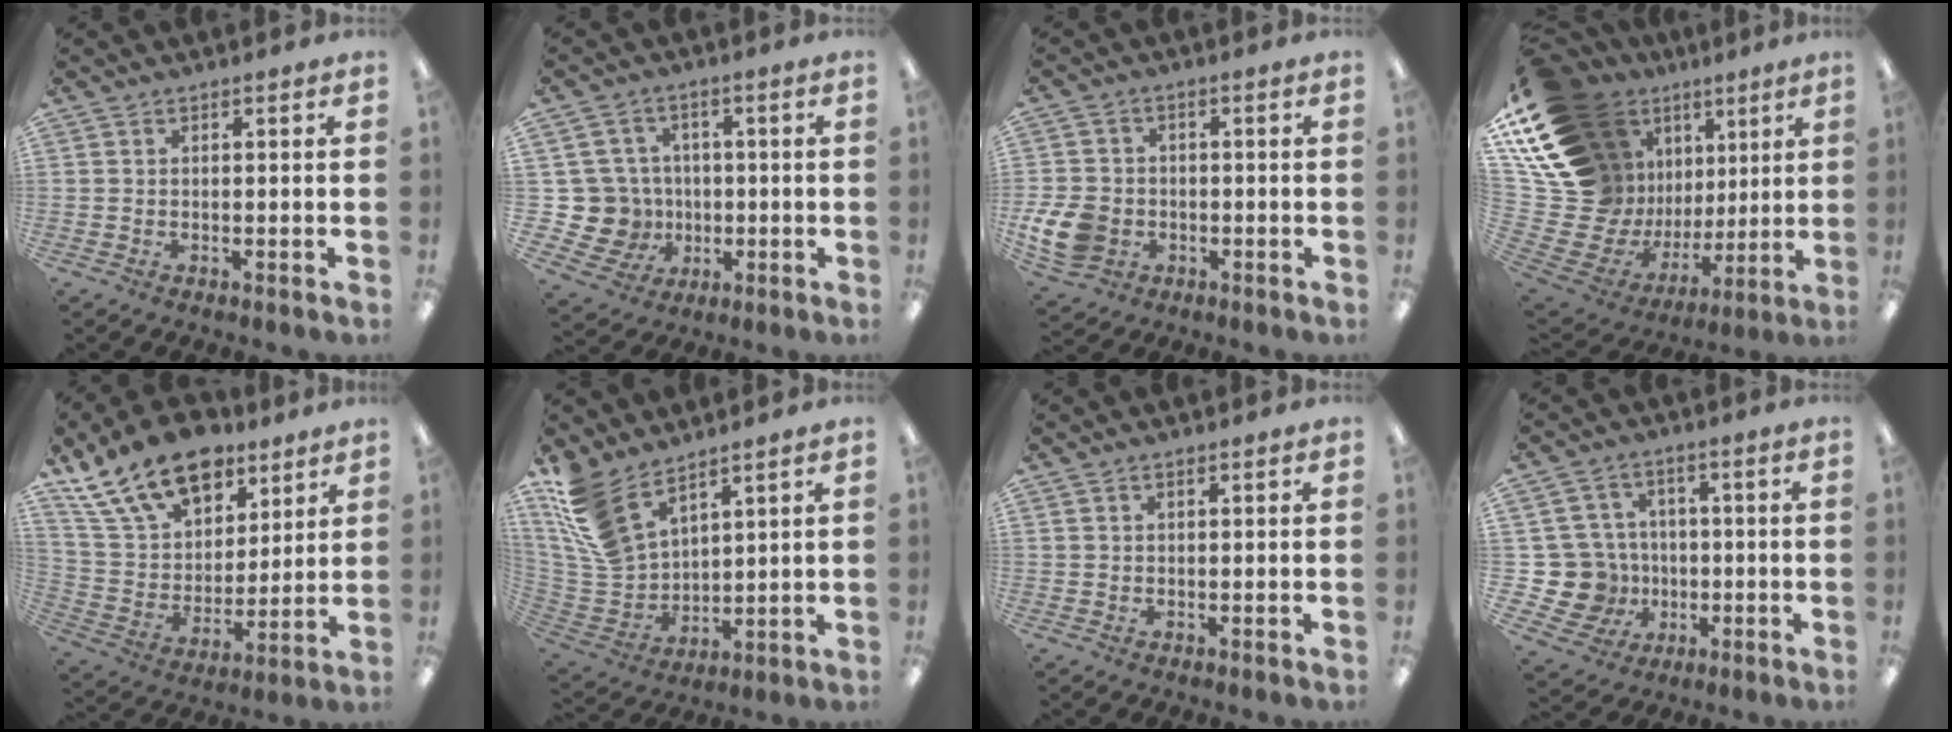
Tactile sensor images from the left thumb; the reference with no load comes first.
{"total": 10.9, "force": [-0.9, 10.5, 2.9], "torque": [-0.090, 0.011, -0.004]}
{"total": 9.3, "force": [-2.5, 7.4, 5.1], "torque": [-0.120, 0.012, -0.046]}
{"total": 20.8, "force": [10.5, 15.1, 9.8], "torque": [-0.190, -0.102, 0.239]}
{"total": 19.6, "force": [13.5, 10.7, 9.2], "torque": [-0.166, -0.071, 0.246]}
{"total": 14.6, "force": [10.3, 7.2, 7.4], "torque": [-0.195, -0.043, 0.200]}
{"total": 0.9, "force": [0.7, 0.4, 0.4], "torque": [-0.009, 0.002, 0.012]}
{"total": 12.8, "force": [-2.1, 12.0, 4.2], "torque": [-0.116, 0.018, -0.025]}